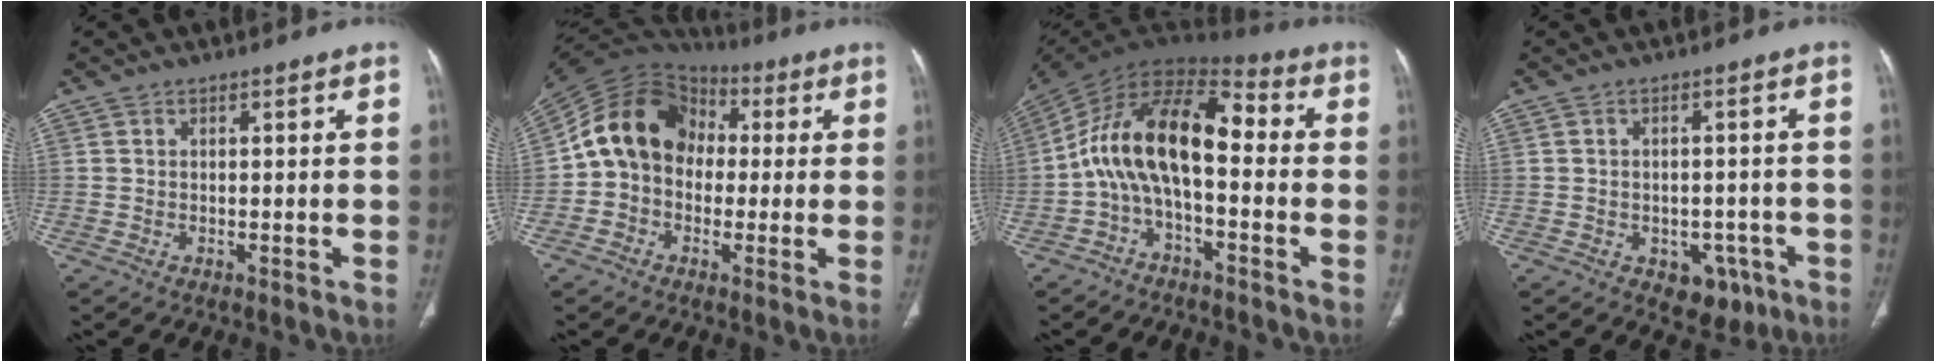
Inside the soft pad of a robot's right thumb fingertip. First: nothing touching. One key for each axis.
{"total": 15.1, "fx": 0.8, "fy": 12.1, "fz": 8.9, "tx": -0.136, "ty": 0.042, "tz": 0.003}
{"total": 16.5, "fx": -1.2, "fy": 8.4, "fz": 14.2, "tx": -0.235, "ty": 0.071, "tz": -0.034}
{"total": 6.4, "fx": -2.9, "fy": 4.5, "fz": 3.5, "tx": -0.016, "ty": 0.017, "tz": -0.030}